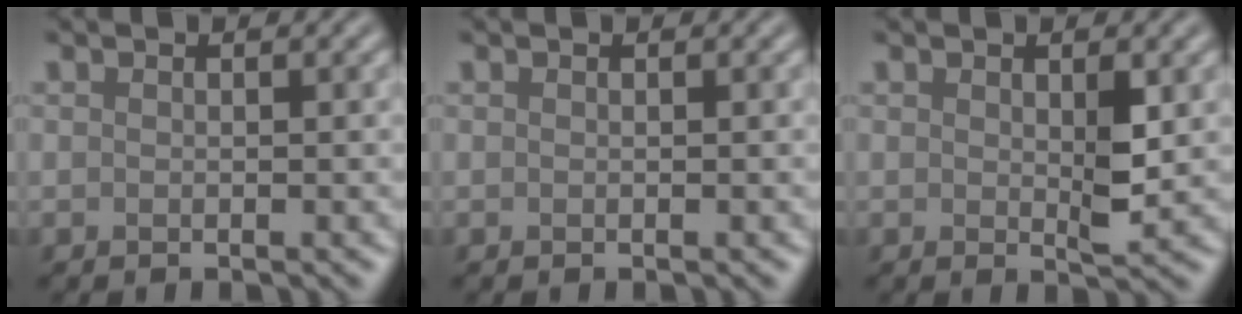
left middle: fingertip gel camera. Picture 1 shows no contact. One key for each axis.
{"total": 0.0}
{"total": 2.2, "fx": 0.4, "fy": 0.6, "fz": 2.0, "tx": -0.035, "ty": -0.008, "tz": 0.009}